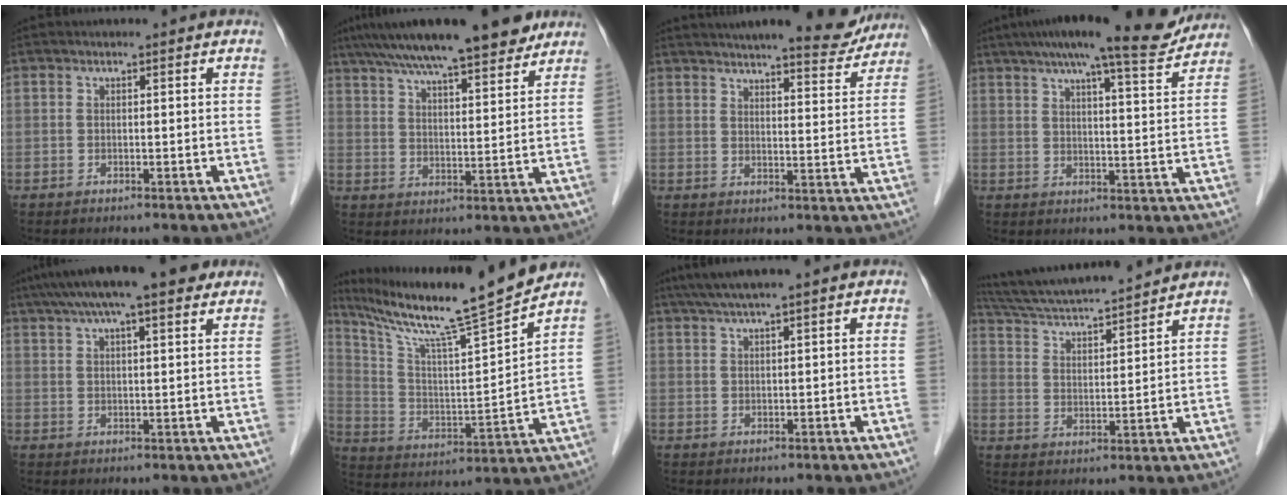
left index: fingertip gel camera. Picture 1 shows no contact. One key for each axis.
{"total": 17.9, "fx": 14.4, "fy": 2.6, "fz": 10.4, "tx": -0.172, "ty": 0.030, "tz": 0.218}
{"total": 15.2, "fx": 13.8, "fy": 2.1, "fz": 6.1, "tx": -0.078, "ty": -0.001, "tz": 0.173}
{"total": 16.5, "fx": 14.1, "fy": 1.4, "fz": 8.5, "tx": -0.130, "ty": 0.010, "tz": 0.188}
{"total": 14.4, "fx": 10.8, "fy": 2.4, "fz": 9.3, "tx": -0.157, "ty": 0.045, "tz": 0.158}
{"total": 18.5, "fx": 15.9, "fy": -1.4, "fz": 9.3, "tx": -0.170, "ty": -0.019, "tz": 0.263}
{"total": 5.5, "fx": 4.3, "fy": -0.7, "fz": 3.4, "tx": -0.063, "ty": 0.029, "tz": 0.077}
{"total": 16.6, "fx": 15.2, "fy": 0.5, "fz": 6.5, "tx": -0.124, "ty": 0.021, "tz": 0.248}